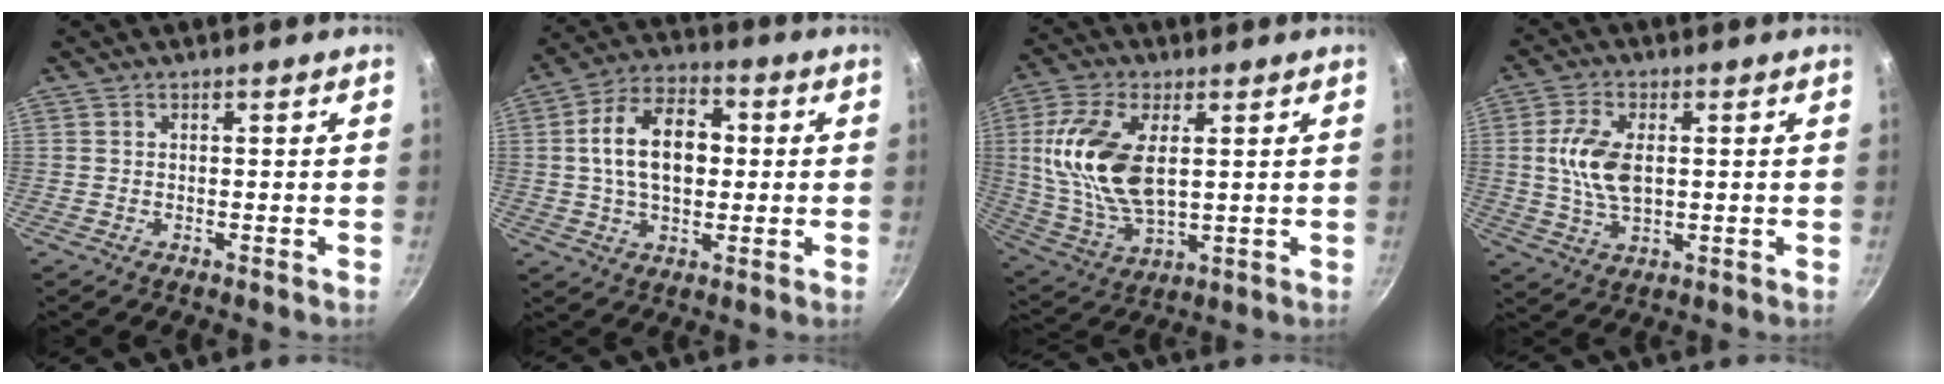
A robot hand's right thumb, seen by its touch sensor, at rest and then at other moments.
{"total": 14.5, "force": [1.3, 9.3, 11.0], "torque": [-0.157, 0.023, 0.011]}
{"total": 16.5, "force": [3.0, 8.7, 13.8], "torque": [-0.267, -0.009, 0.064]}
{"total": 9.4, "force": [1.1, 5.3, 7.7], "torque": [-0.145, -0.001, 0.020]}